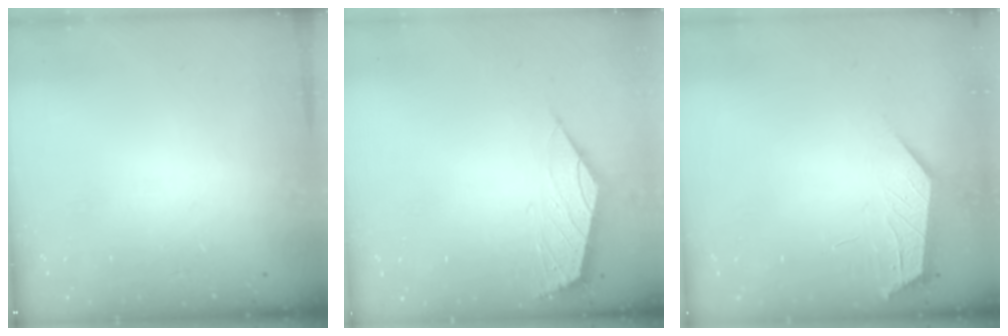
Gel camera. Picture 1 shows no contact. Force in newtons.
{"total": 2.3, "press": 2.2, "slide": 0.6}
{"total": 1.8, "press": 1.8, "slide": 0.4}